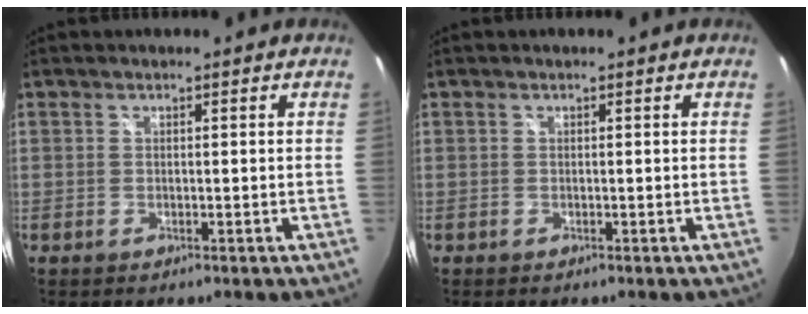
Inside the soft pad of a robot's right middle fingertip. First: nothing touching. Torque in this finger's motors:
{"motor_torque": [-0.35, -0.52, 0.05, 0.00]}